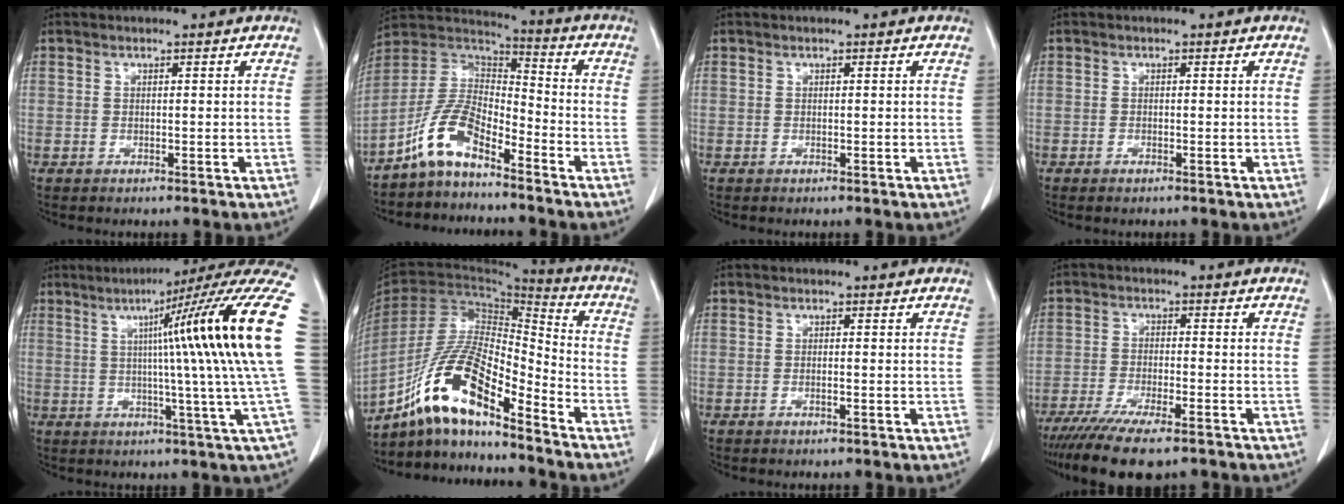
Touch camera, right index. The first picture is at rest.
{"total": 9.6, "force": [-6.6, 3.4, 6.1], "torque": [-0.141, 0.021, -0.135]}
{"total": 0.0}
{"total": 0.8, "force": [-0.6, 0.2, 0.5], "torque": [-0.008, -0.001, -0.008]}
{"total": 21.1, "force": [3.8, -3.2, 20.5], "torque": [-0.210, 0.015, 0.041]}
{"total": 15.1, "force": [-10.4, 3.0, 10.6], "torque": [-0.205, 0.010, -0.190]}
{"total": 0.6, "force": [-0.3, 0.0, 0.5], "torque": [-0.010, 0.001, -0.005]}
{"total": 12.7, "force": [-9.9, 2.2, 7.7], "torque": [-0.126, -0.027, -0.159]}